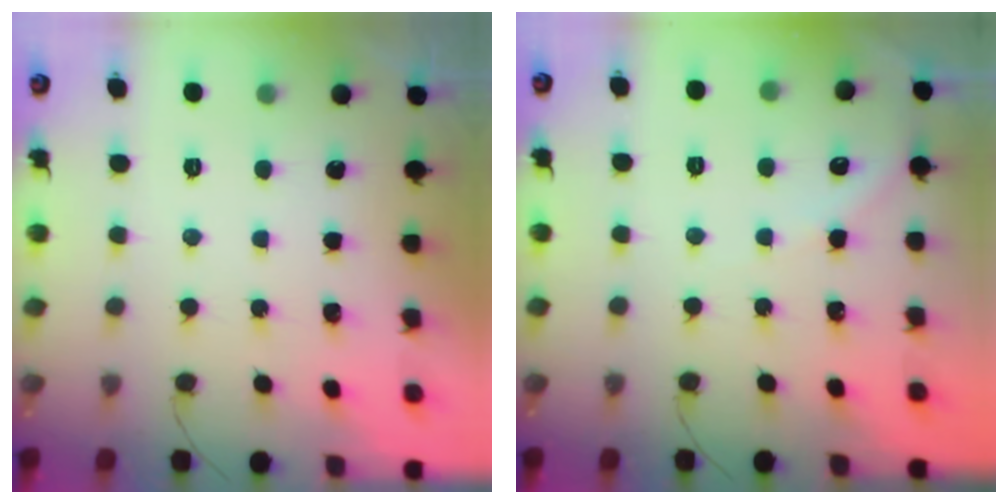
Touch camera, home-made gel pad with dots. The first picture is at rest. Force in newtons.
{"total": 2.2, "press": 2.2, "slide": 0.4}